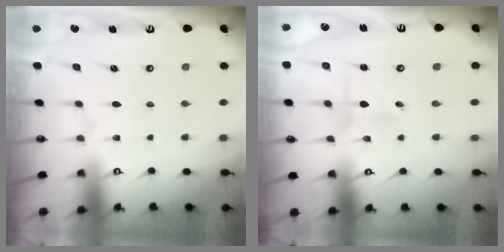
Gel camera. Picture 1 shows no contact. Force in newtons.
{"total": 1.8, "press": 1.8, "slide": 0.2}